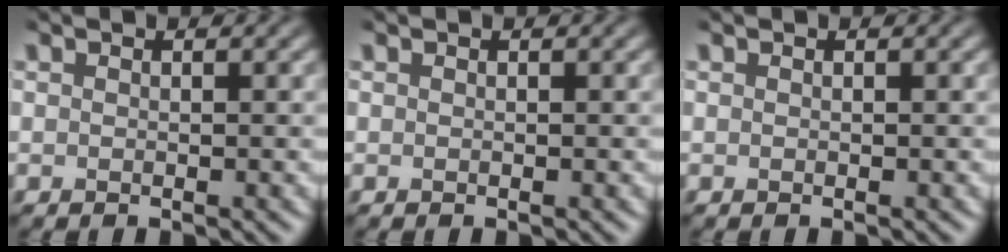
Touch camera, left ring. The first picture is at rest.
{"total": 0.0}
{"total": 0.0}